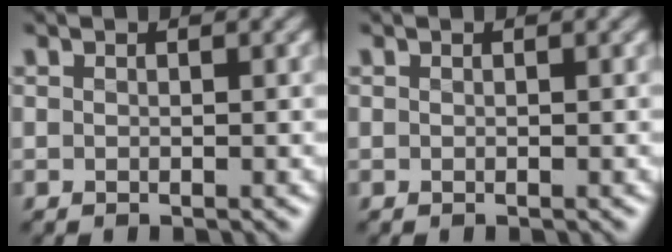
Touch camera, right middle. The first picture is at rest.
{"total": 0.0}